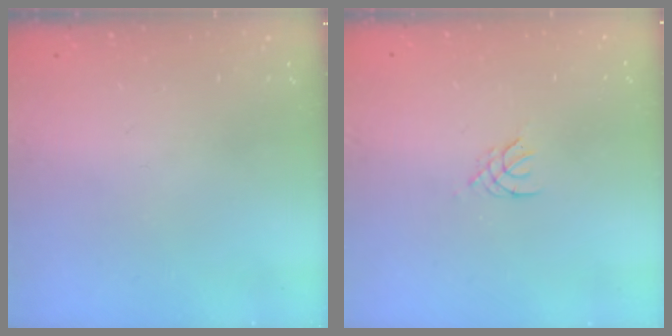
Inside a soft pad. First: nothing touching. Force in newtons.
{"total": 2.0, "press": 1.9, "slide": 0.4}